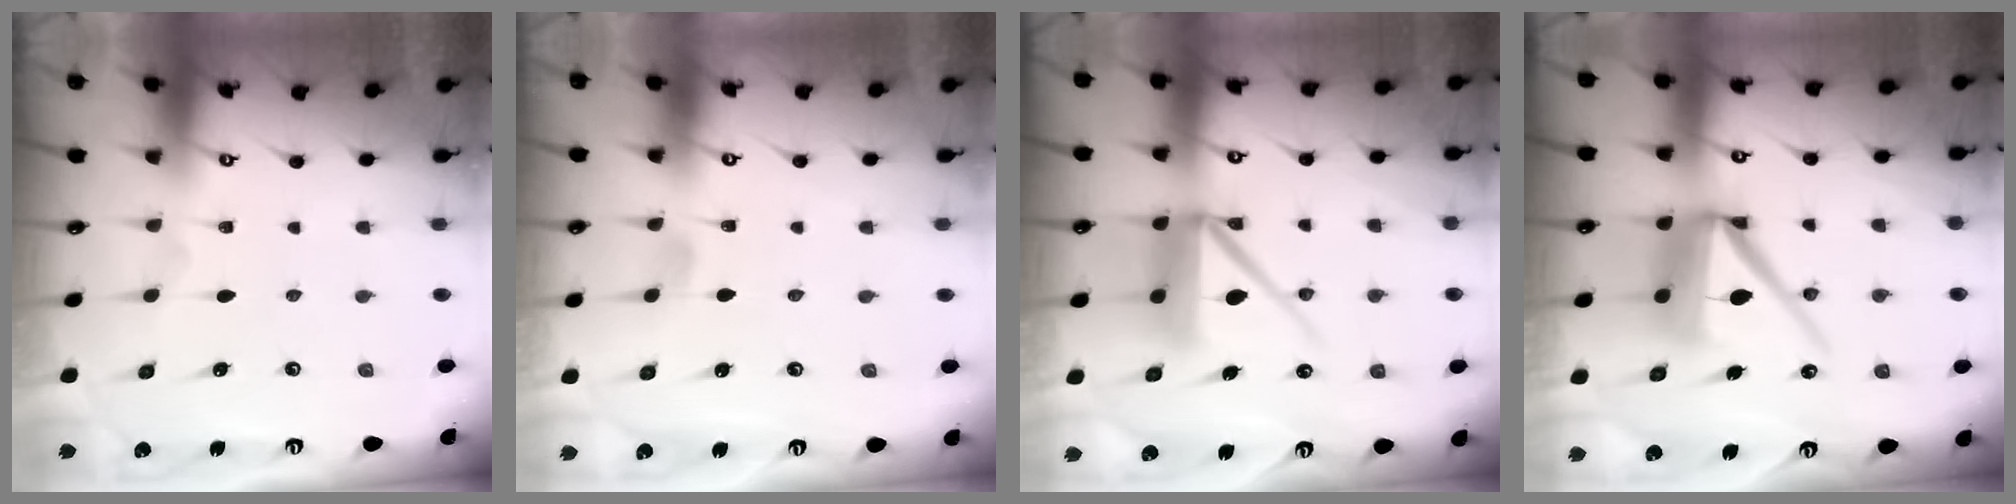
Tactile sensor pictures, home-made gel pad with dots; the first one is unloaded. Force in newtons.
{"total": 2.8, "press": 2.8, "slide": 0.4}
{"total": 12.3, "press": 12.2, "slide": 1.6}
{"total": 13.9, "press": 13.8, "slide": 1.8}